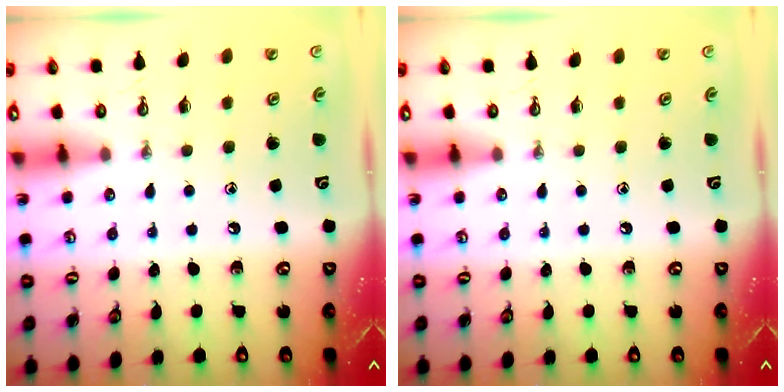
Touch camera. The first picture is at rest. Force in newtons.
{"total": 0.0}